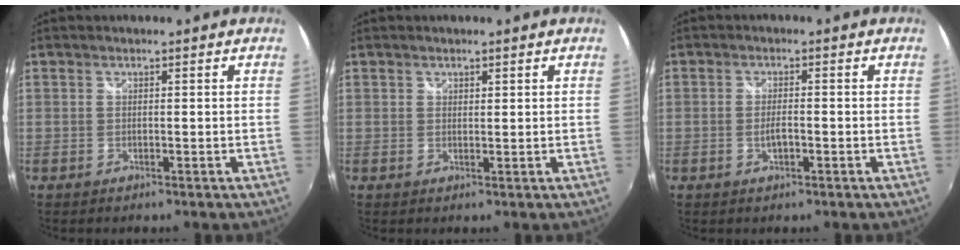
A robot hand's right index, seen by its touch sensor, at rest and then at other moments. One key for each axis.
{"total": 0.8, "fx": 0.6, "fy": 0.5, "fz": 0.1, "tx": 0.000, "ty": 0.001, "tz": 0.010}
{"total": 2.5, "fx": -0.8, "fy": 0.9, "fz": 2.2, "tx": -0.042, "ty": -0.001, "tz": -0.015}